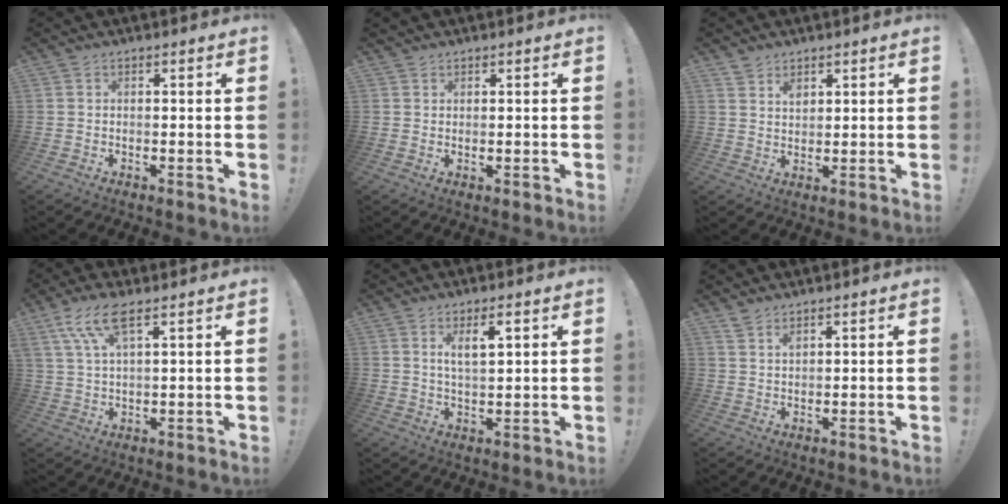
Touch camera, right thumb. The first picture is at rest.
{"total": 1.0, "force": [0.8, 0.6, 0.1], "torque": [0.000, -0.004, 0.016]}
{"total": 3.6, "force": [2.6, 2.4, 1.0], "torque": [-0.003, -0.015, 0.045]}
{"total": 9.0, "force": [5.3, 2.5, 6.8], "torque": [-0.138, -0.010, 0.102]}
{"total": 6.0, "force": [2.7, 2.0, 5.0], "torque": [-0.079, -0.007, 0.044]}
{"total": 2.3, "force": [2.0, 0.7, 1.0], "torque": [-0.006, -0.014, 0.033]}